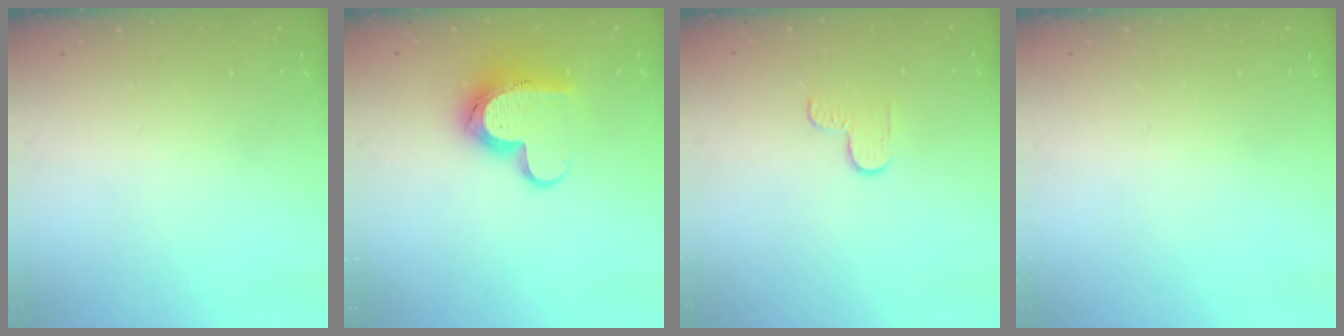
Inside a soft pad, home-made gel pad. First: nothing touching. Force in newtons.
{"total": 12.4, "press": 12.3, "slide": 1.0}
{"total": 3.3, "press": 3.3, "slide": 0.4}
{"total": 0.0}